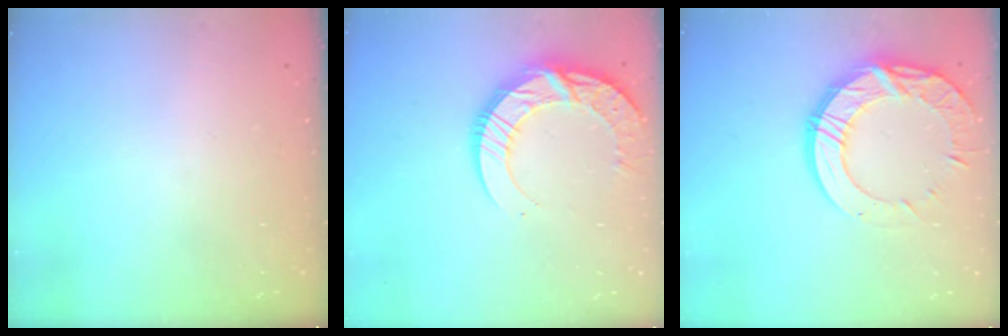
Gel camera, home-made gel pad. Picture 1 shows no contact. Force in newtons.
{"total": 14.6, "press": 14.6, "slide": 1.2}
{"total": 15.9, "press": 15.8, "slide": 1.4}